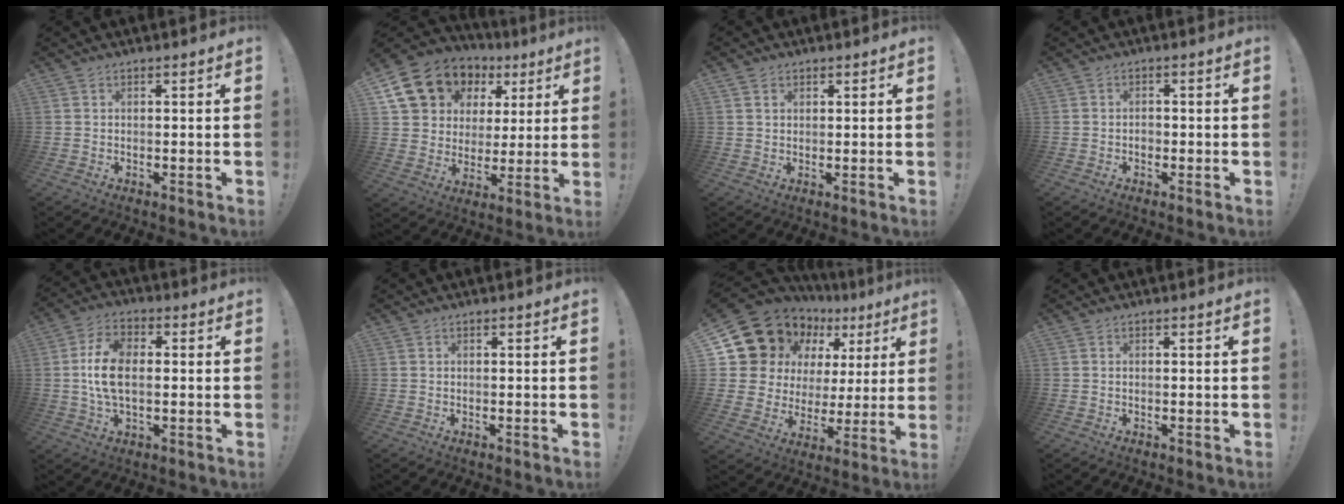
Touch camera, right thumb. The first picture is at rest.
{"total": 15.5, "force": [8.4, 11.7, 5.7], "torque": [-0.098, -0.042, 0.177]}
{"total": 2.3, "force": [1.2, 1.8, 0.8], "torque": [-0.001, -0.003, 0.020]}
{"total": 2.1, "force": [-1.0, 1.5, 0.9], "torque": [-0.009, 0.002, -0.020]}
{"total": 11.3, "force": [0.2, 6.9, 9.0], "torque": [-0.158, 0.003, 0.005]}
{"total": 0.0}
{"total": 16.1, "force": [11.8, 8.9, 6.4], "torque": [-0.104, -0.092, 0.233]}
{"total": 0.0}